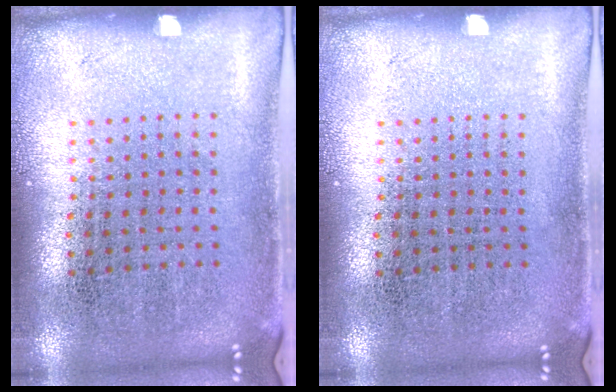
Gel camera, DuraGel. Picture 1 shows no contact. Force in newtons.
{"total": 0.0}